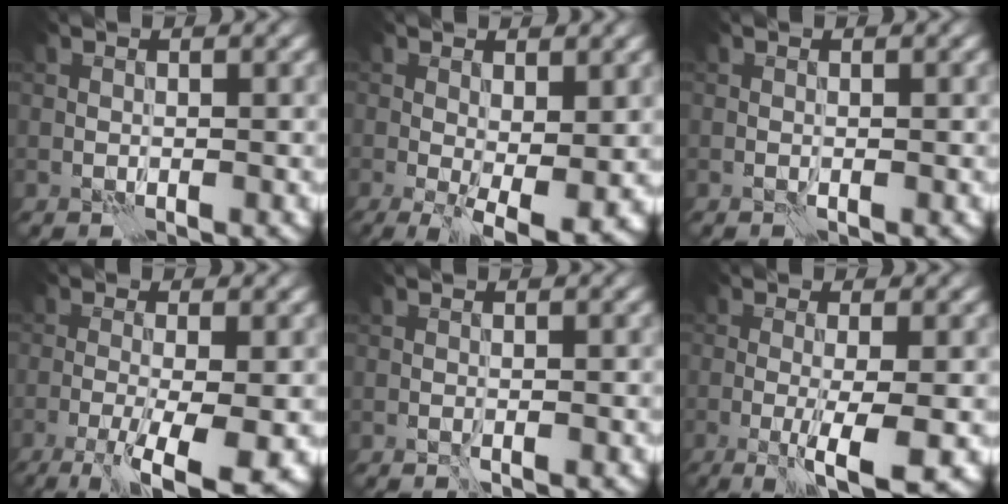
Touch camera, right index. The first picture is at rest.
{"total": 6.4, "force": [-1.4, 2.3, 5.7], "torque": [-0.093, -0.015, -0.013]}
{"total": 0.0}
{"total": 7.4, "force": [-4.1, 1.4, 6.1], "torque": [-0.099, -0.009, -0.070]}
{"total": 0.8, "force": [-0.6, -0.1, 0.5], "torque": [-0.011, -0.001, -0.011]}
{"total": 5.4, "force": [-2.0, 0.7, 5.0], "torque": [-0.077, -0.003, -0.038]}